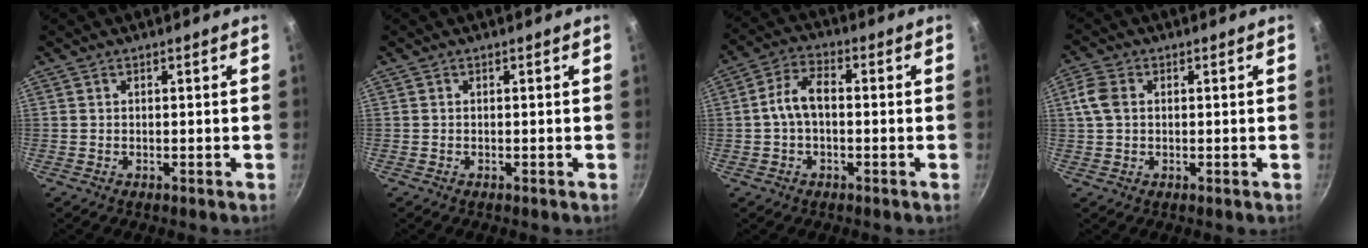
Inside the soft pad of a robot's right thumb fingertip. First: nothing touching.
{"total": 0.0}
{"total": 6.8, "force": [-0.4, 4.2, 5.3], "torque": [-0.095, 0.030, -0.014]}
{"total": 4.6, "force": [0.8, 3.4, 3.1], "torque": [-0.062, 0.009, 0.011]}